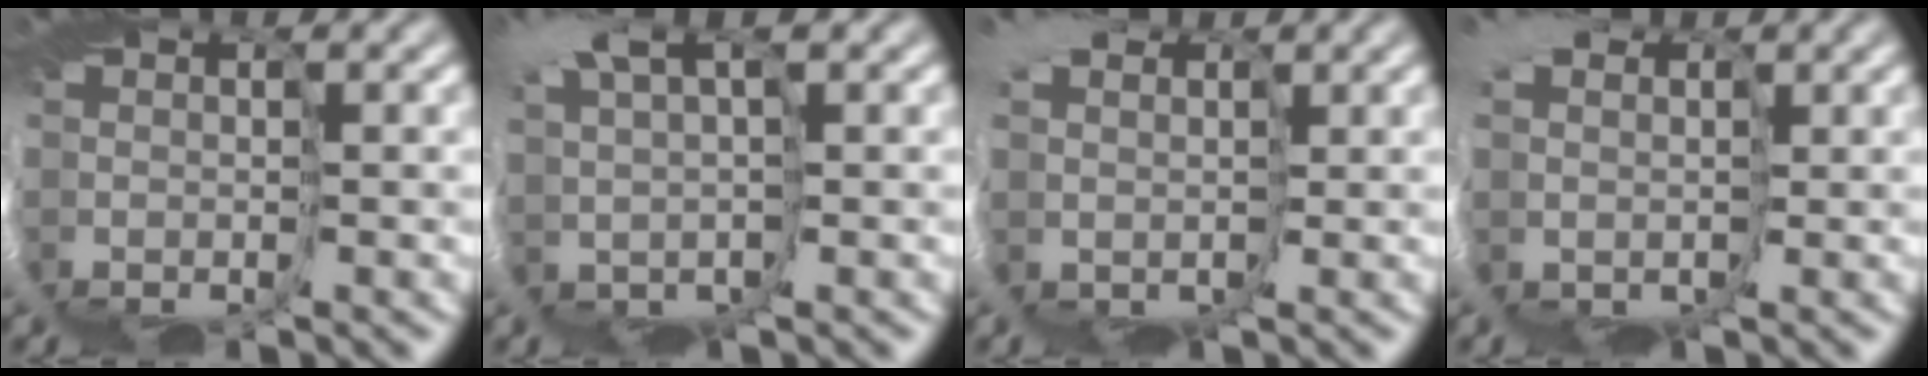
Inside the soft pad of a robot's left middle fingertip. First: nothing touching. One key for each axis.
{"total": 3.7, "fx": 2.1, "fy": 1.2, "fz": 2.8, "tx": -0.080, "ty": -0.001, "tz": 0.026}
{"total": 5.1, "fx": 1.7, "fy": 4.2, "fz": 2.3, "tx": -0.046, "ty": -0.014, "tz": 0.019}
{"total": 5.9, "fx": 1.5, "fy": 4.9, "fz": 2.8, "tx": -0.058, "ty": -0.014, "tz": 0.005}